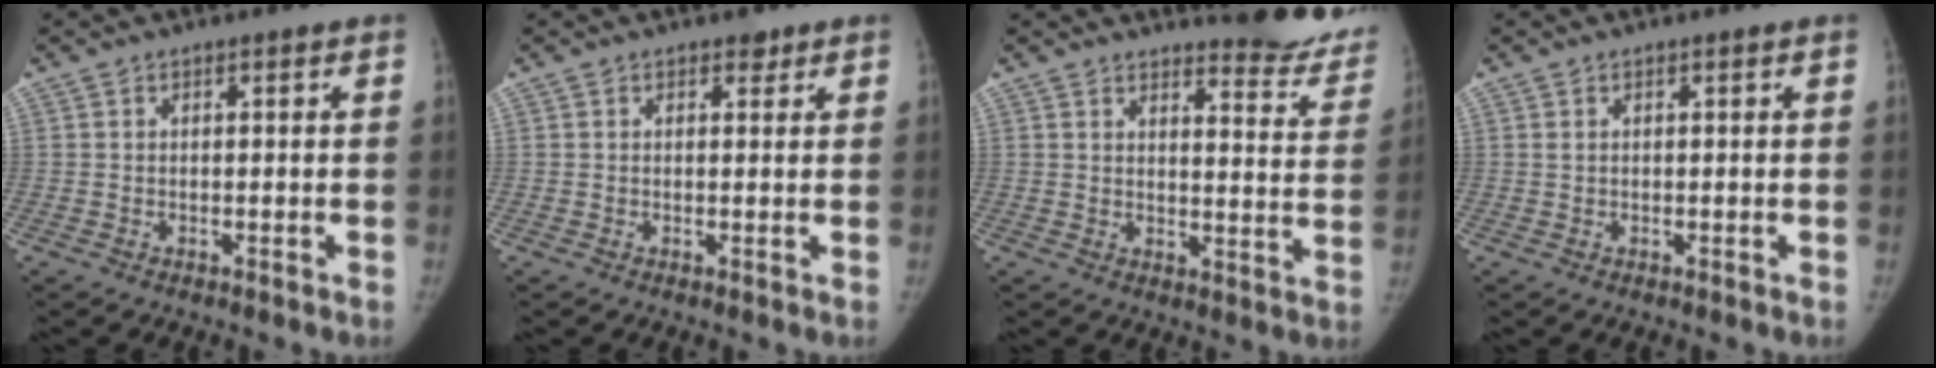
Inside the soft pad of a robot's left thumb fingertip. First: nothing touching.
{"total": 1.4, "force": [0.9, 0.9, 0.5], "torque": [0.004, -0.005, 0.010]}
{"total": 13.0, "force": [11.9, 3.1, 4.3], "torque": [-0.017, -0.109, 0.122]}
{"total": 0.0}